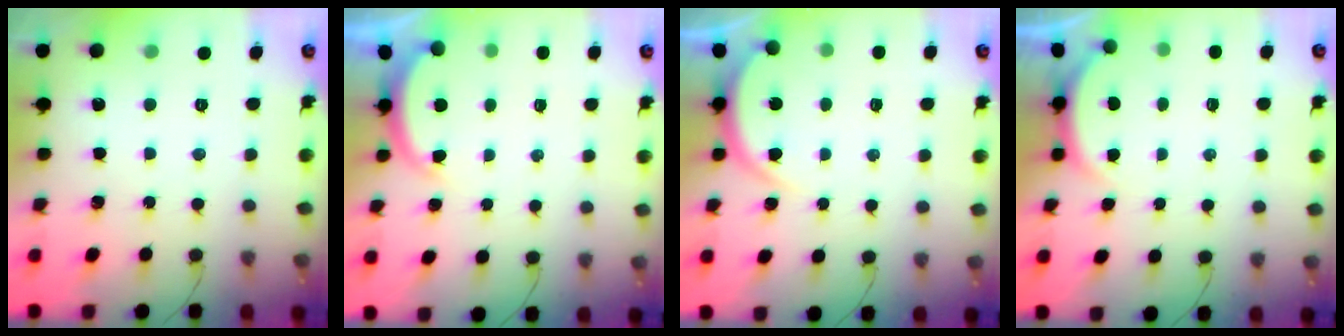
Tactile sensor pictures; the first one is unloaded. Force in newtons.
{"total": 2.6, "press": 2.6, "slide": 0.5}
{"total": 4.6, "press": 4.6, "slide": 0.4}
{"total": 2.2, "press": 2.2, "slide": 0.6}